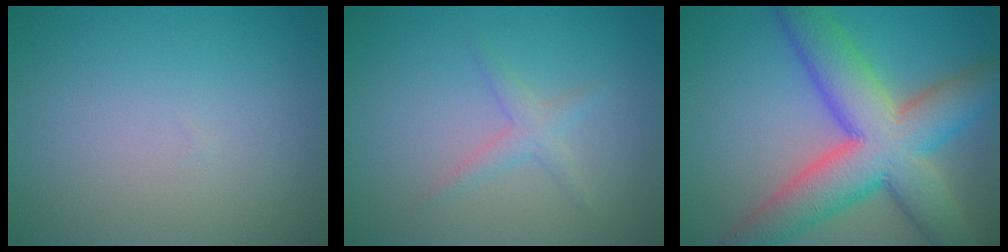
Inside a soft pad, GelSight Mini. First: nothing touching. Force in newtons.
{"total": 1.6, "press": 1.6, "slide": 0.1}
{"total": 11.3, "press": 11.3, "slide": 0.6}